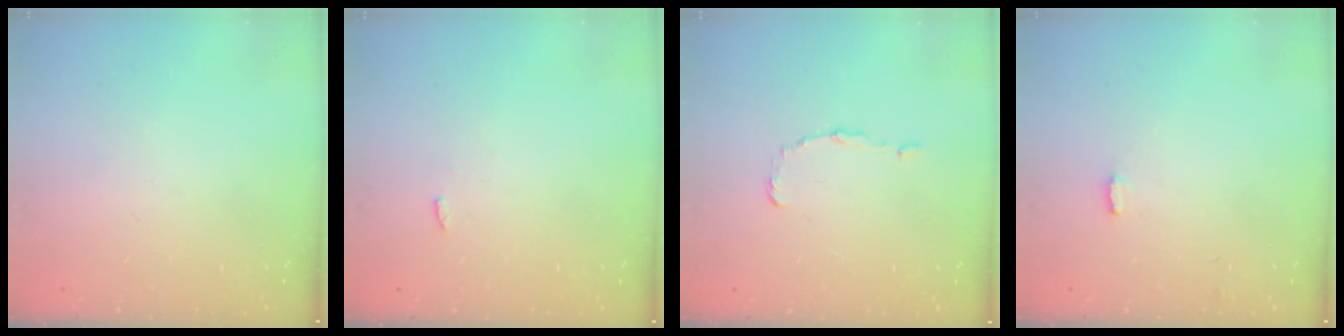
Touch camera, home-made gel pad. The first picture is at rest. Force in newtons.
{"total": 1.9, "press": 1.9, "slide": 0.1}
{"total": 1.0, "press": 1.0, "slide": 0.0}
{"total": 4.2, "press": 4.2, "slide": 0.3}